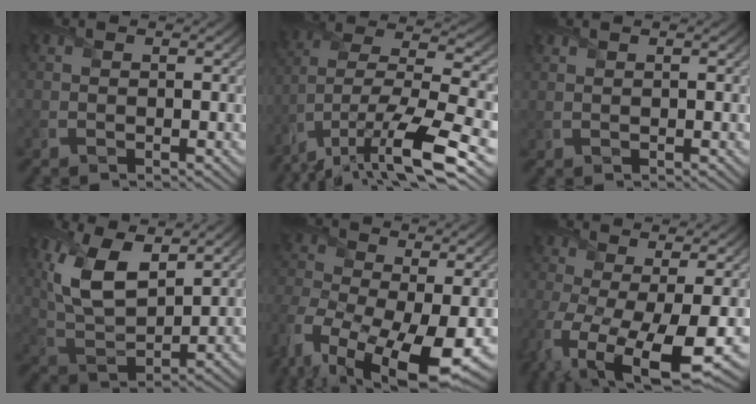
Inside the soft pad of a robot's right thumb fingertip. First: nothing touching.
{"total": 14.7, "force": [-8.6, 4.8, 10.9], "torque": [-0.242, -0.012, -0.155]}
{"total": 0.8, "force": [0.7, 0.2, 0.2], "torque": [-0.011, 0.001, 0.020]}
{"total": 11.3, "force": [4.8, 5.4, 8.6], "torque": [-0.207, 0.001, 0.098]}
{"total": 14.9, "force": [-7.1, 7.5, 10.7], "torque": [-0.241, -0.041, -0.117]}
{"total": 12.3, "force": [-3.9, 4.7, 10.6], "torque": [-0.220, -0.044, -0.049]}